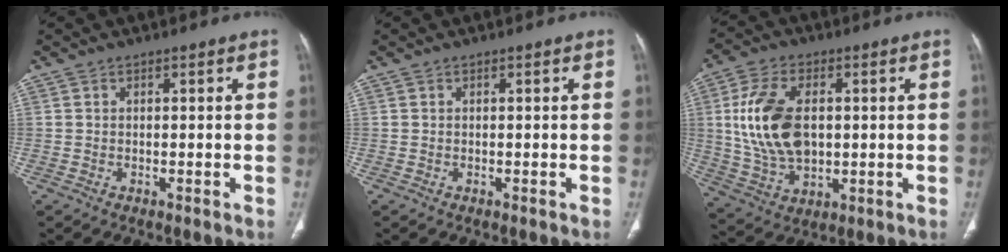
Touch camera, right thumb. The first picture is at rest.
{"total": 0.0}
{"total": 15.1, "force": [1.7, 9.3, 11.8], "torque": [-0.221, -0.003, 0.037]}